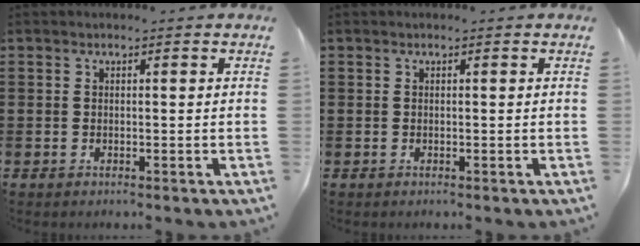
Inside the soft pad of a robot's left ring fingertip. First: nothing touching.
{"total": 0.0}